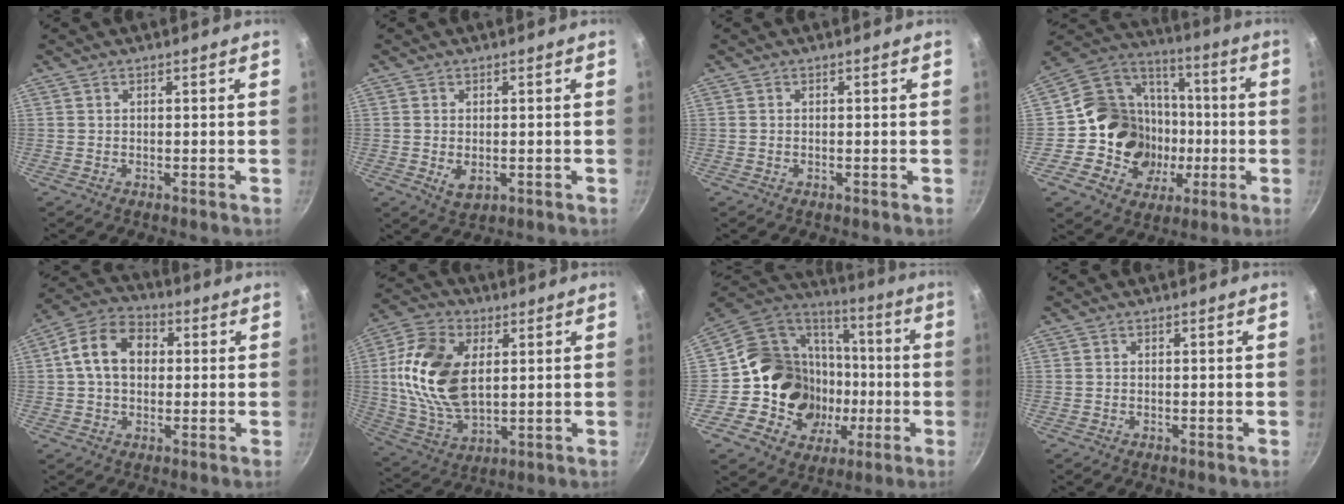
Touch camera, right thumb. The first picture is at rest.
{"total": 3.8, "force": [-0.6, 2.3, 2.9], "torque": [-0.049, -0.011, -0.005]}
{"total": 0.0}
{"total": 20.2, "force": [-2.7, 18.2, 8.3], "torque": [-0.109, 0.030, -0.036]}
{"total": 11.4, "force": [1.4, 8.4, 7.6], "torque": [-0.109, 0.023, 0.006]}
{"total": 18.2, "force": [3.0, 11.0, 14.1], "torque": [-0.259, -0.005, 0.060]}
{"total": 22.8, "force": [-1.8, 20.0, 10.7], "torque": [-0.163, 0.036, -0.011]}
{"total": 0.0}